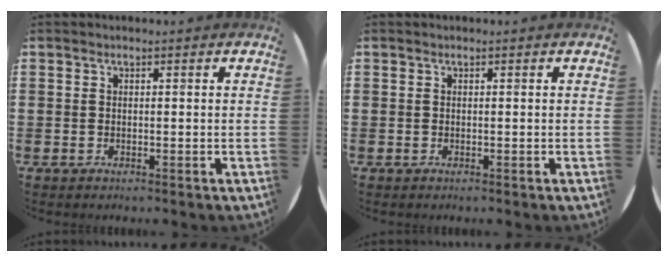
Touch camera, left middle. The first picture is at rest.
{"total": 0.0}